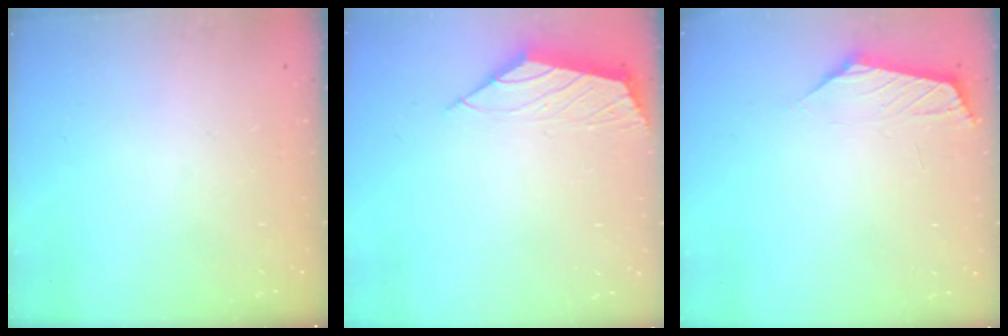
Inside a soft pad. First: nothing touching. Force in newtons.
{"total": 2.2, "press": 2.2, "slide": 0.5}
{"total": 0.8, "press": 0.6, "slide": 0.4}